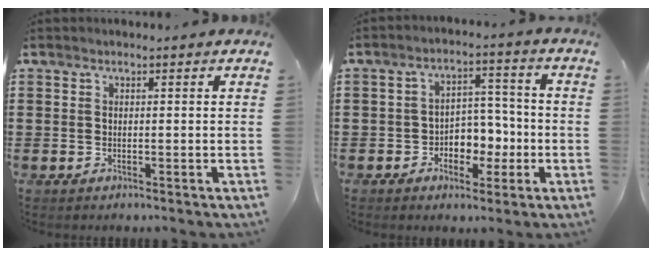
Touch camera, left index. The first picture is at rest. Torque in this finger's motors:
{"motor_torque": [0.48, 0.28, 0.17, 0.04]}